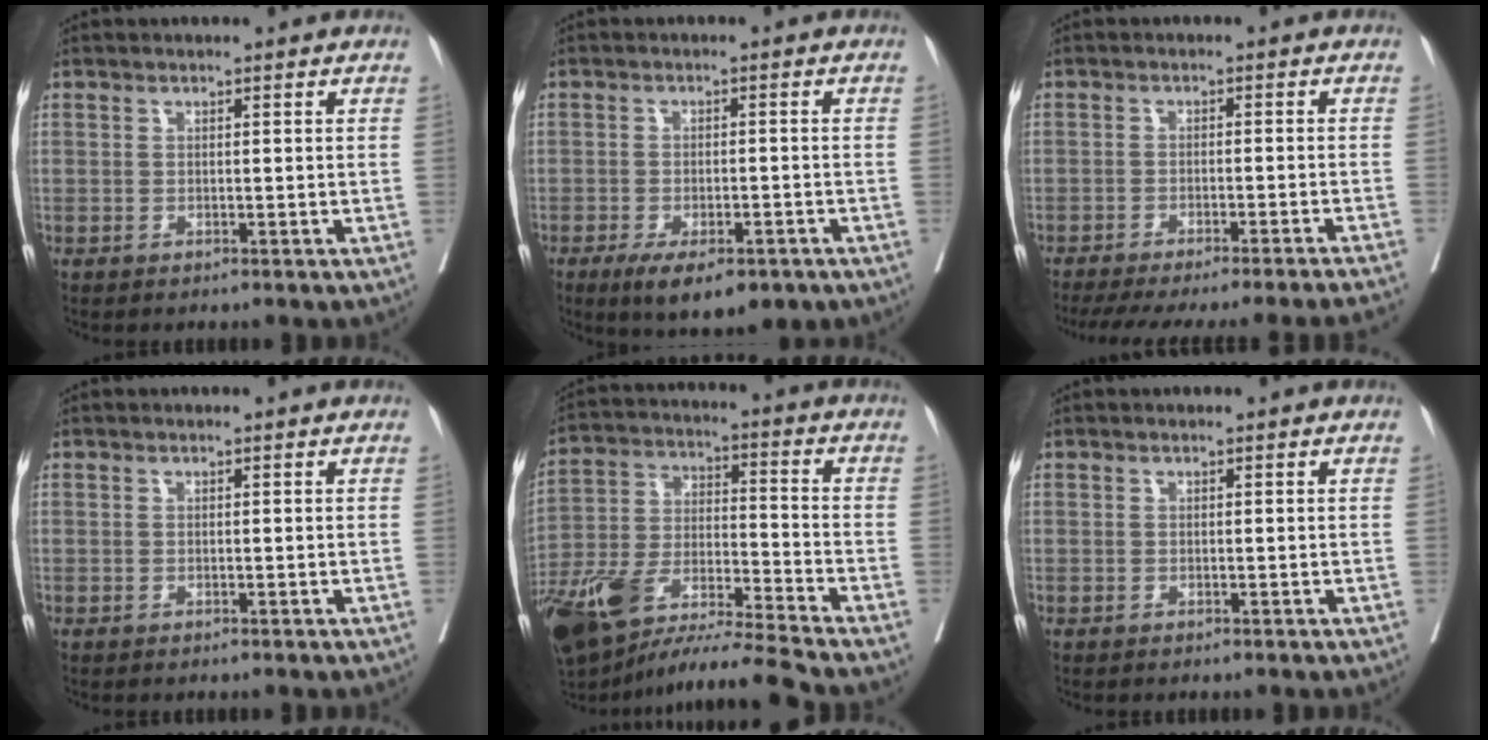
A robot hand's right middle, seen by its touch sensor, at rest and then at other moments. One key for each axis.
{"total": 9.4, "fx": -6.1, "fy": 3.4, "fz": 6.4, "tx": -0.089, "ty": -0.009, "tz": -0.089}
{"total": 19.6, "fx": -17.6, "fy": -1.1, "fz": 8.4, "tx": -0.096, "ty": -0.042, "tz": -0.234}
{"total": 0.0}
{"total": 17.0, "fx": -13.6, "fy": 0.6, "fz": 10.2, "tx": -0.217, "ty": -0.010, "tz": -0.251}
{"total": 0.0}